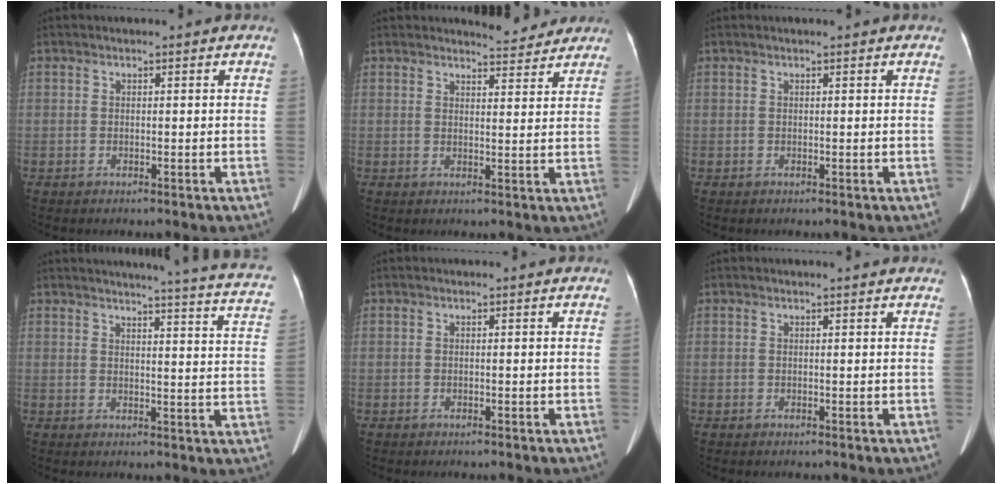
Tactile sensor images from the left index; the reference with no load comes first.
{"total": 4.7, "force": [4.6, 0.8, 0.4], "torque": [-0.008, -0.004, 0.054]}
{"total": 1.1, "force": [1.0, 0.0, 0.5], "torque": [-0.007, 0.014, 0.016]}
{"total": 18.8, "force": [17.0, -0.1, 8.0], "torque": [-0.100, -0.070, 0.177]}
{"total": 0.0}
{"total": 1.6, "force": [1.5, -0.1, 0.5], "torque": [-0.014, 0.006, 0.017]}